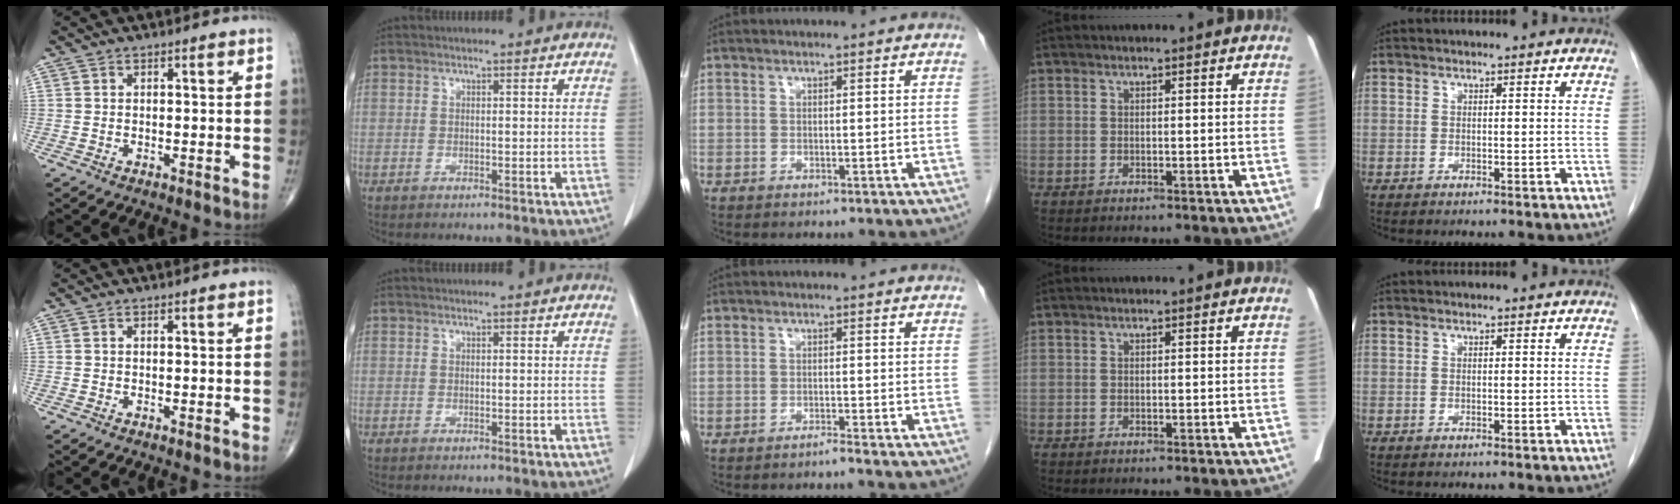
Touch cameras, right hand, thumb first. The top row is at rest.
{"middle": {"total": 0.9, "force": [-0.8, -0.3, 0.3], "torque": [-0.003, 0.002, -0.016]}}